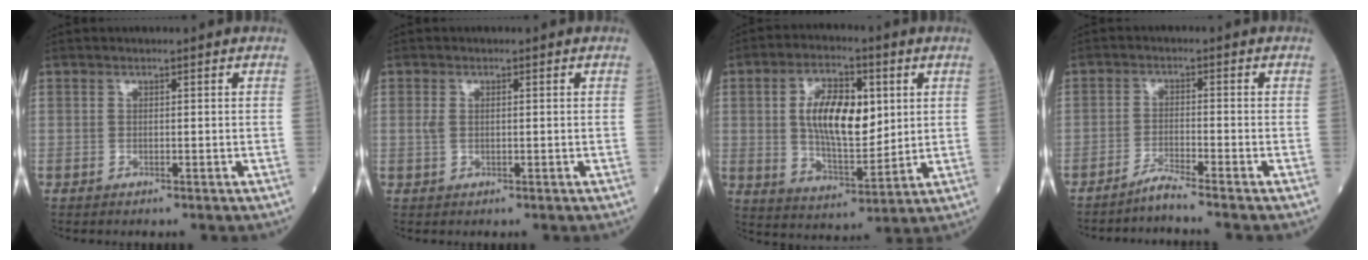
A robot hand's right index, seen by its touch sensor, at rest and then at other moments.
{"total": 1.7, "force": [0.2, 0.9, 1.4], "torque": [-0.037, 0.007, 0.004]}
{"total": 12.5, "force": [2.5, 5.4, 11.0], "torque": [-0.203, 0.008, 0.046]}
{"total": 3.3, "force": [-2.9, -1.4, 0.7], "torque": [-0.017, -0.014, -0.057]}